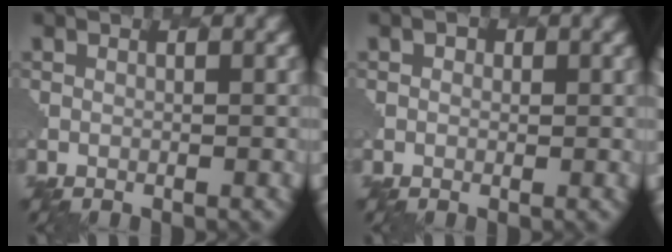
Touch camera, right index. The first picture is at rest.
{"total": 1.3, "force": [0.4, 1.1, 0.5], "torque": [0.004, 0.007, -0.003]}